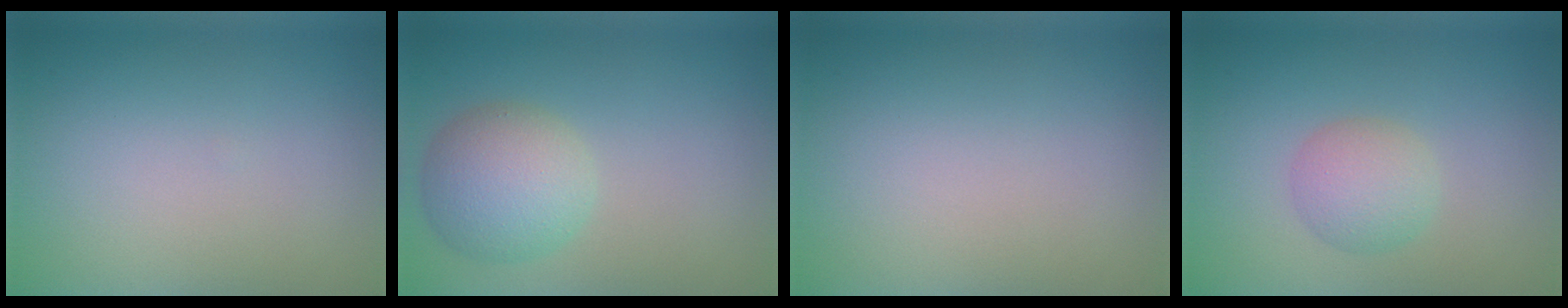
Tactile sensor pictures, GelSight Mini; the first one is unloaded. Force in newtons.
{"total": 4.7, "press": 4.7, "slide": 0.1}
{"total": 0.0}
{"total": 2.7, "press": 2.7, "slide": 0.1}